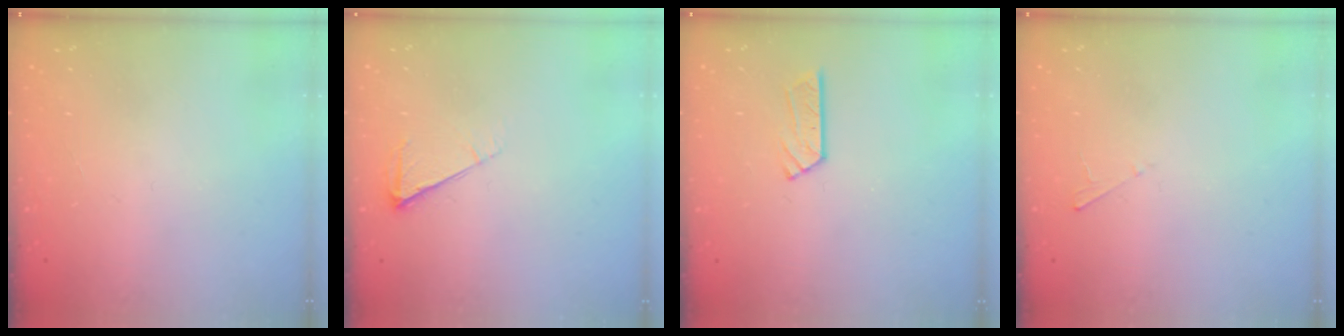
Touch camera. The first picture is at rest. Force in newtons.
{"total": 6.5, "press": 6.5, "slide": 0.9}
{"total": 6.2, "press": 6.2, "slide": 0.2}
{"total": 2.0, "press": 2.0, "slide": 0.2}